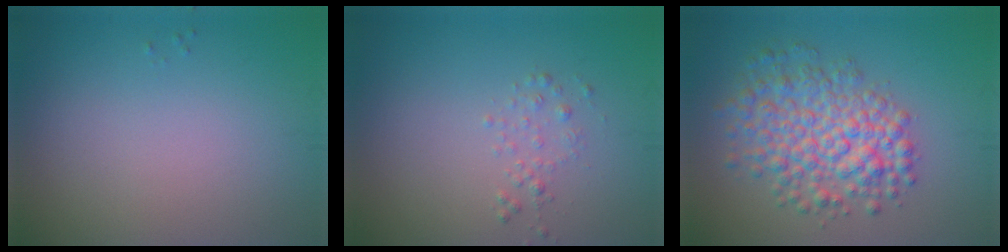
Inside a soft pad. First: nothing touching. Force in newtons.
{"total": 1.1, "press": 1.1, "slide": 0.1}
{"total": 6.4, "press": 6.4, "slide": 0.2}